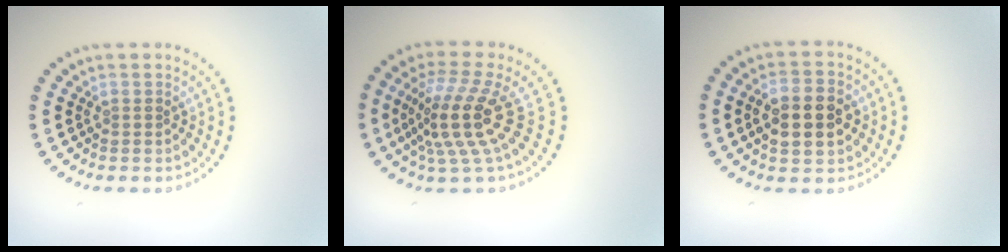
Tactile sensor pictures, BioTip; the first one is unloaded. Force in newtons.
{"total": 5.0, "press": 3.5, "slide": 3.6}
{"total": 5.0, "press": 5.0, "slide": 0.3}